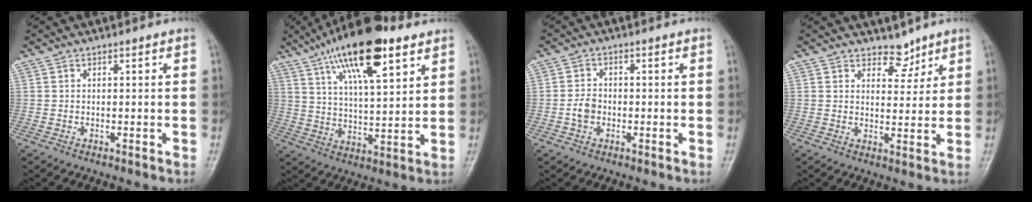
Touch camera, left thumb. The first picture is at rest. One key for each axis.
{"total": 18.3, "fx": 10.3, "fy": 6.0, "fz": 13.9, "tx": -0.215, "ty": -0.024, "tz": 0.176}
{"total": 3.1, "fx": -0.8, "fy": 2.3, "fz": 1.9, "tx": -0.031, "ty": 0.009, "tz": -0.020}
{"total": 4.0, "fx": 3.3, "fy": 2.2, "fz": 0.8, "tx": 0.014, "ty": -0.025, "tz": 0.052}